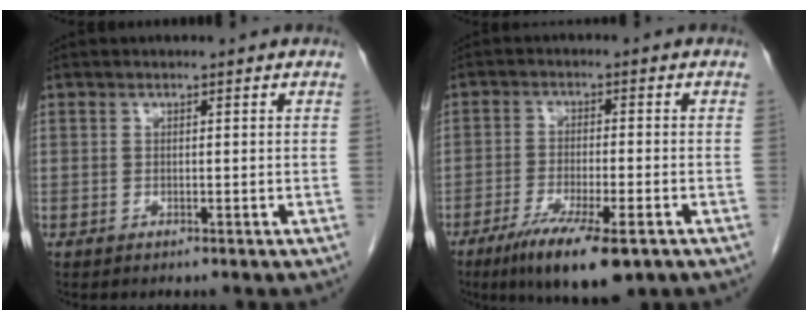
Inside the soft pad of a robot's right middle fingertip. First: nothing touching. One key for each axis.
{"total": 10.9, "fx": -6.8, "fy": 2.0, "fz": 8.3, "tx": -0.140, "ty": -0.024, "tz": -0.105}